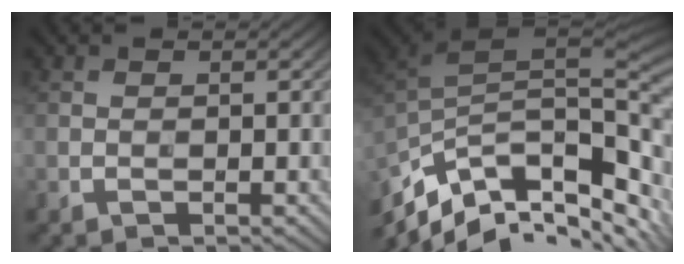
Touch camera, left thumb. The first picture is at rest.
{"total": 13.7, "force": [-6.2, 5.3, 10.9], "torque": [-0.242, -0.007, -0.096]}